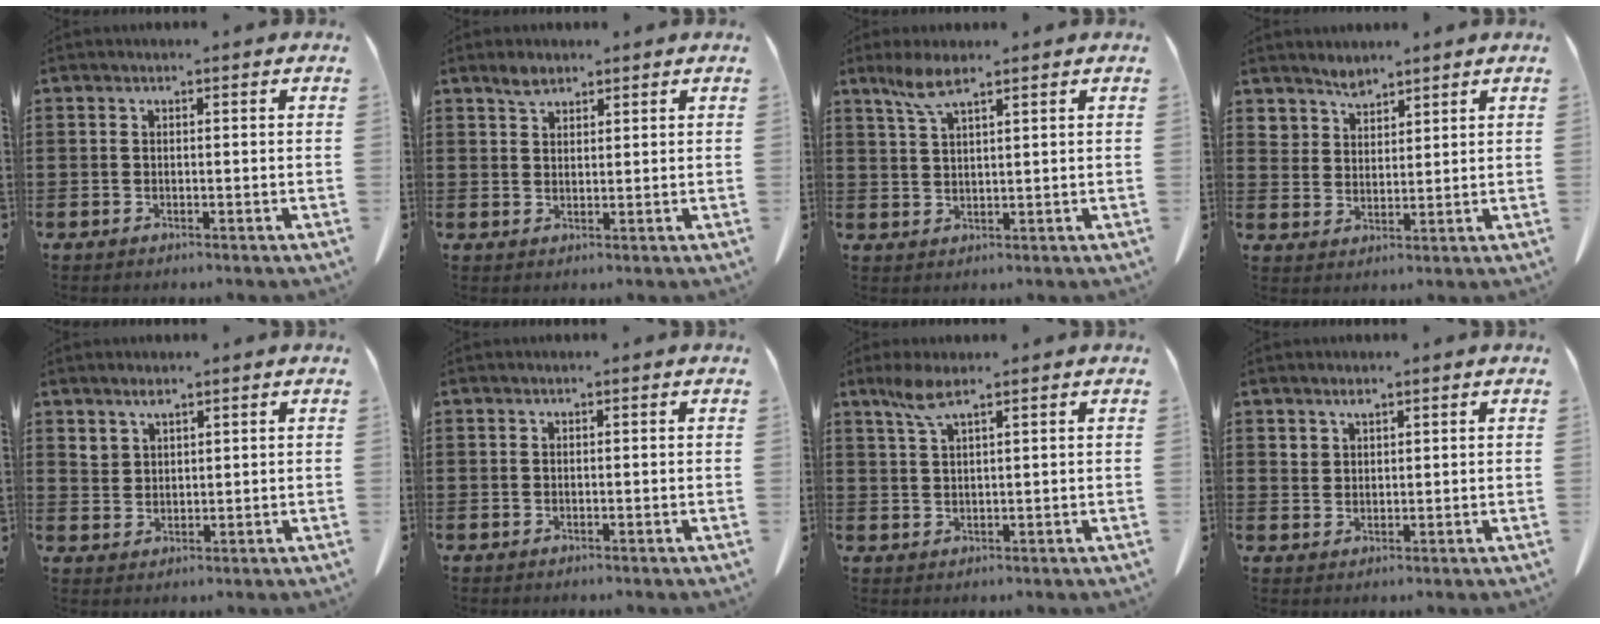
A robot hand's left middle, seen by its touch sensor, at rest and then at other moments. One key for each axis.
{"total": 2.2, "fx": 1.8, "fy": 0.9, "fz": 0.8, "tx": -0.020, "ty": 0.002, "tz": 0.035}
{"total": 4.7, "fx": 3.0, "fy": 0.8, "fz": 3.5, "tx": -0.077, "ty": 0.003, "tz": 0.055}
{"total": 3.4, "fx": 3.3, "fy": 1.1, "fz": 0.0, "tx": -0.011, "ty": -0.009, "tz": 0.064}
{"total": 2.1, "fx": 1.9, "fy": 0.9, "fz": 0.5, "tx": -0.013, "ty": -0.001, "tz": 0.038}
{"total": 0.0}
{"total": 4.4, "fx": 2.7, "fy": 0.8, "fz": 3.3, "tx": -0.073, "ty": 0.003, "tz": 0.049}
{"total": 1.7, "fx": 1.5, "fy": 0.7, "fz": 0.4, "tx": -0.010, "ty": -0.001, "tz": 0.030}